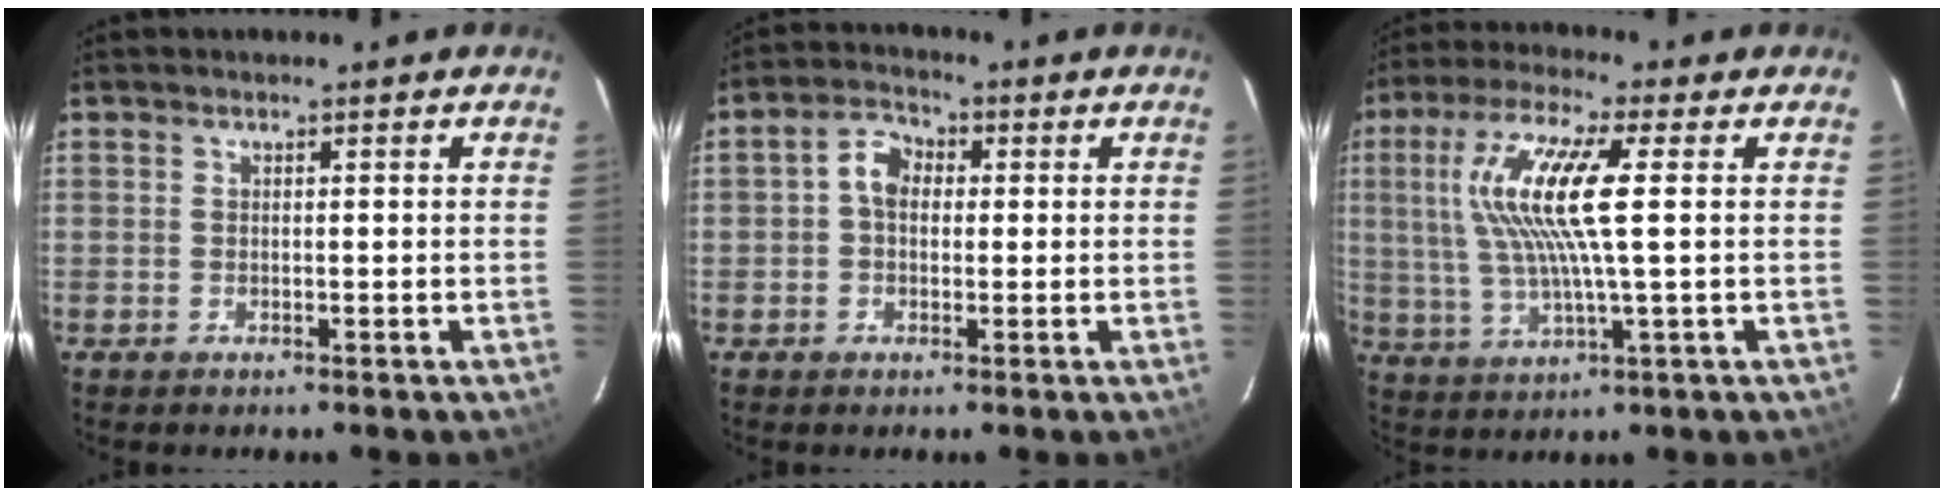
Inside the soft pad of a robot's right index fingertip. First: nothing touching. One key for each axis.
{"total": 4.3, "fx": 0.1, "fy": 3.3, "fz": 2.8, "tx": -0.053, "ty": 0.019, "tz": -0.002}
{"total": 13.5, "fx": 2.3, "fy": 1.5, "fz": 13.2, "tx": -0.260, "ty": 0.007, "tz": 0.045}